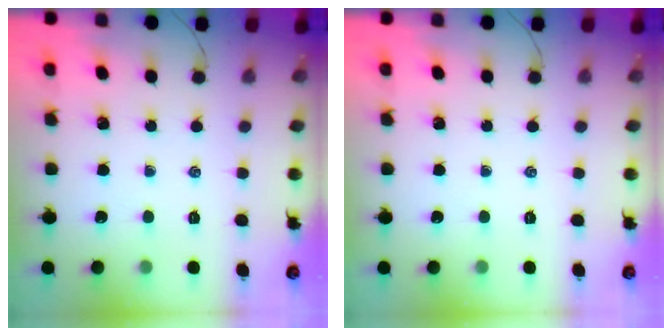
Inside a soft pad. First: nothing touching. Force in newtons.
{"total": 0.0}